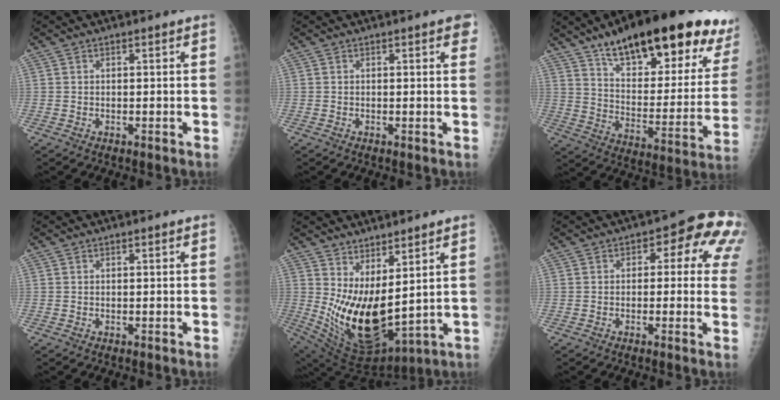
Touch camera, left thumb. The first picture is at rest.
{"total": 2.8, "force": [1.5, 0.7, 2.2], "torque": [-0.020, 0.000, 0.014]}
{"total": 30.7, "force": [19.9, 9.8, 21.2], "torque": [-0.266, -0.061, 0.292]}
{"total": 0.0}
{"total": 15.9, "force": [4.4, 6.7, 13.7], "torque": [-0.241, -0.061, 0.106]}
{"total": 10.7, "force": [3.2, 5.7, 8.5], "torque": [-0.040, 0.015, 0.025]}